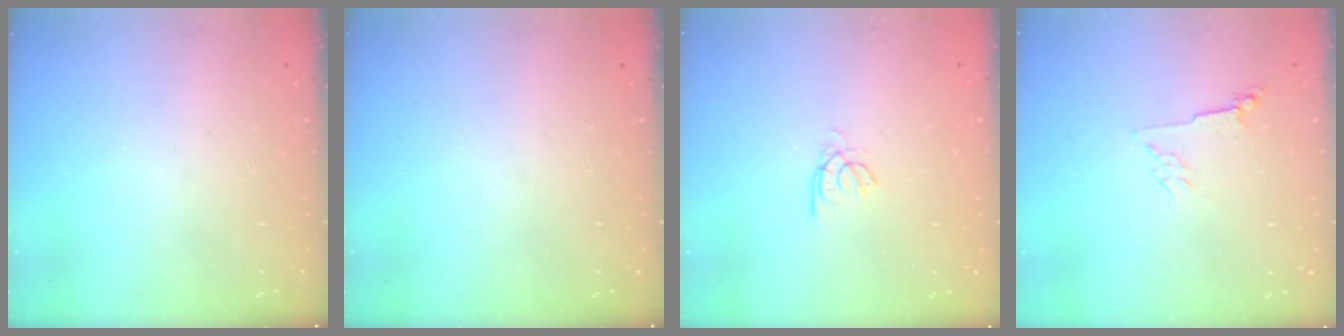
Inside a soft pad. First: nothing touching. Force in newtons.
{"total": 0.0}
{"total": 2.3, "press": 2.3, "slide": 0.2}
{"total": 2.8, "press": 2.7, "slide": 0.6}